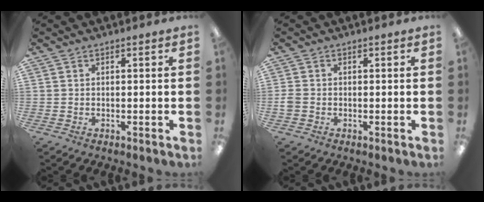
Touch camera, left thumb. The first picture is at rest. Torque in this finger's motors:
{"motor_torque": [-0.33, 0.16, 0.12, -0.18, 0.00]}